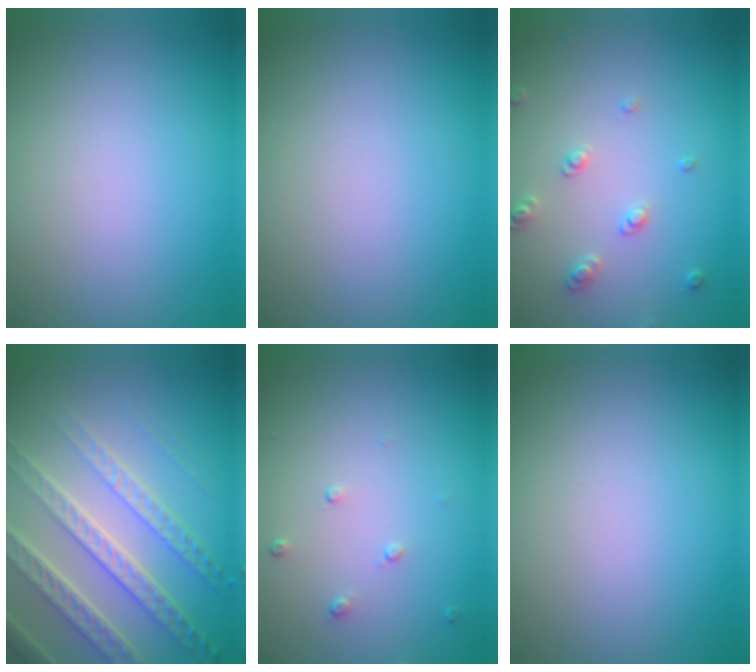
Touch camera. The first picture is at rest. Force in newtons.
{"total": 0.0}
{"total": 1.9, "press": 1.8, "slide": 0.5}
{"total": 7.2, "press": 5.1, "slide": 5.1}
{"total": 0.7, "press": 0.5, "slide": 0.5}
{"total": 0.0}